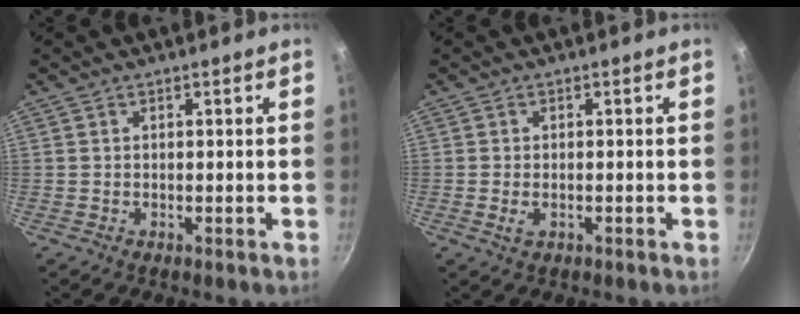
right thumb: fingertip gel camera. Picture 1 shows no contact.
{"total": 2.1, "force": [-0.6, 1.2, 1.6], "torque": [-0.030, 0.001, -0.010]}